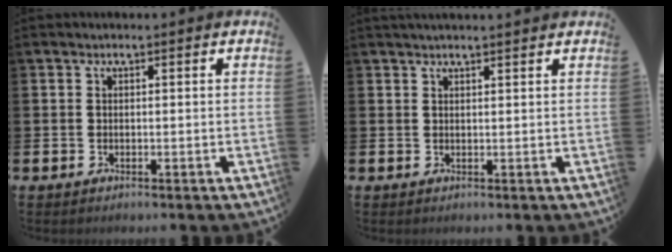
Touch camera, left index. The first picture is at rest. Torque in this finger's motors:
{"motor_torque": [0.97, -1.16, 0.31, 0.05]}